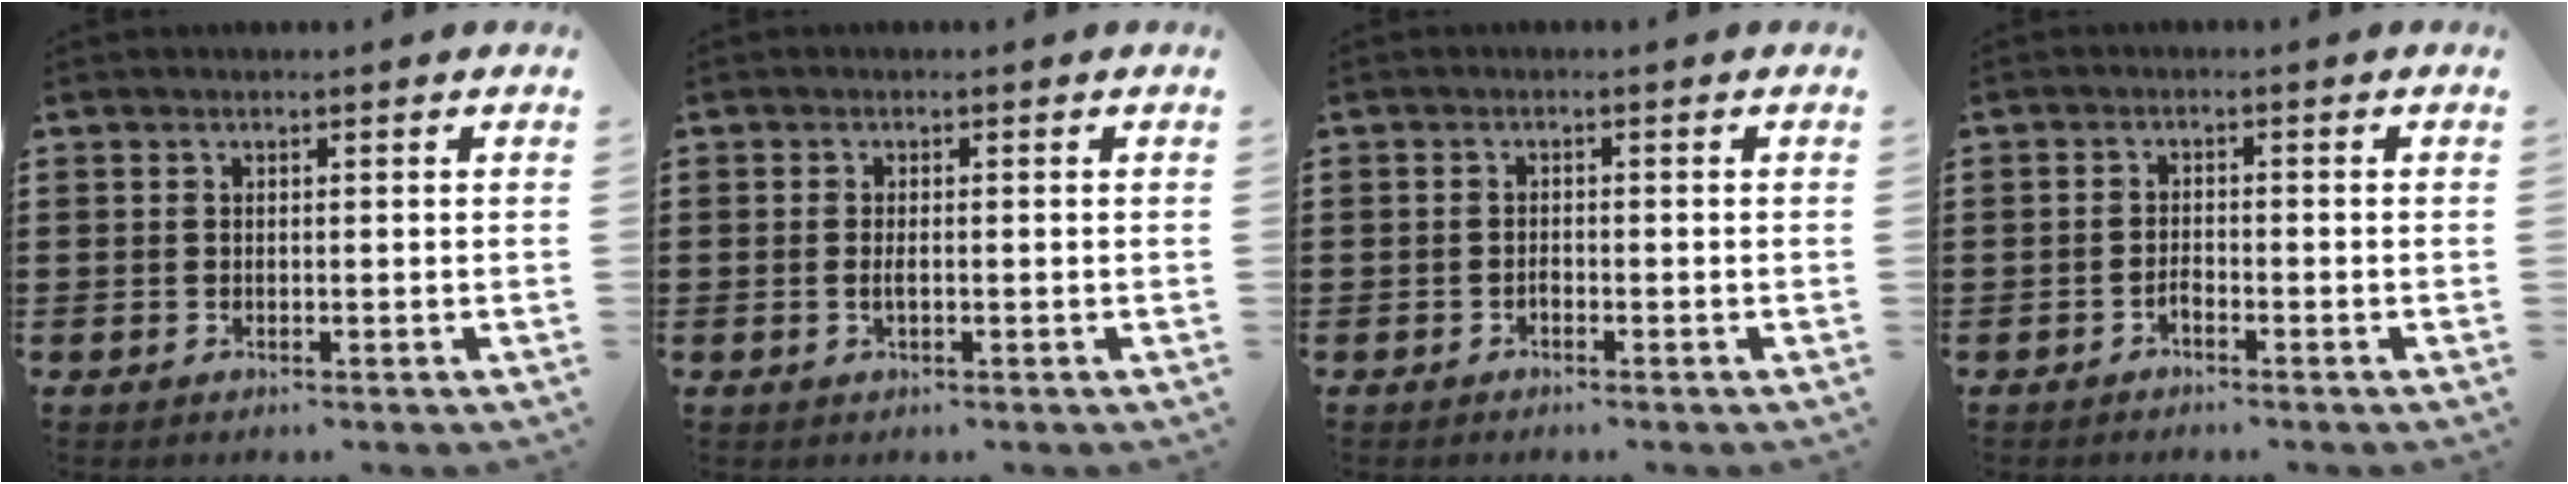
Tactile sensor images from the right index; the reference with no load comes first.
{"total": 1.4, "force": [-0.3, 0.2, 1.3], "torque": [-0.031, -0.004, -0.007]}
{"total": 0.7, "force": [-0.6, 0.3, 0.3], "torque": [-0.008, -0.002, -0.011]}
{"total": 1.3, "force": [-1.2, 0.1, 0.5], "torque": [-0.013, -0.003, -0.021]}